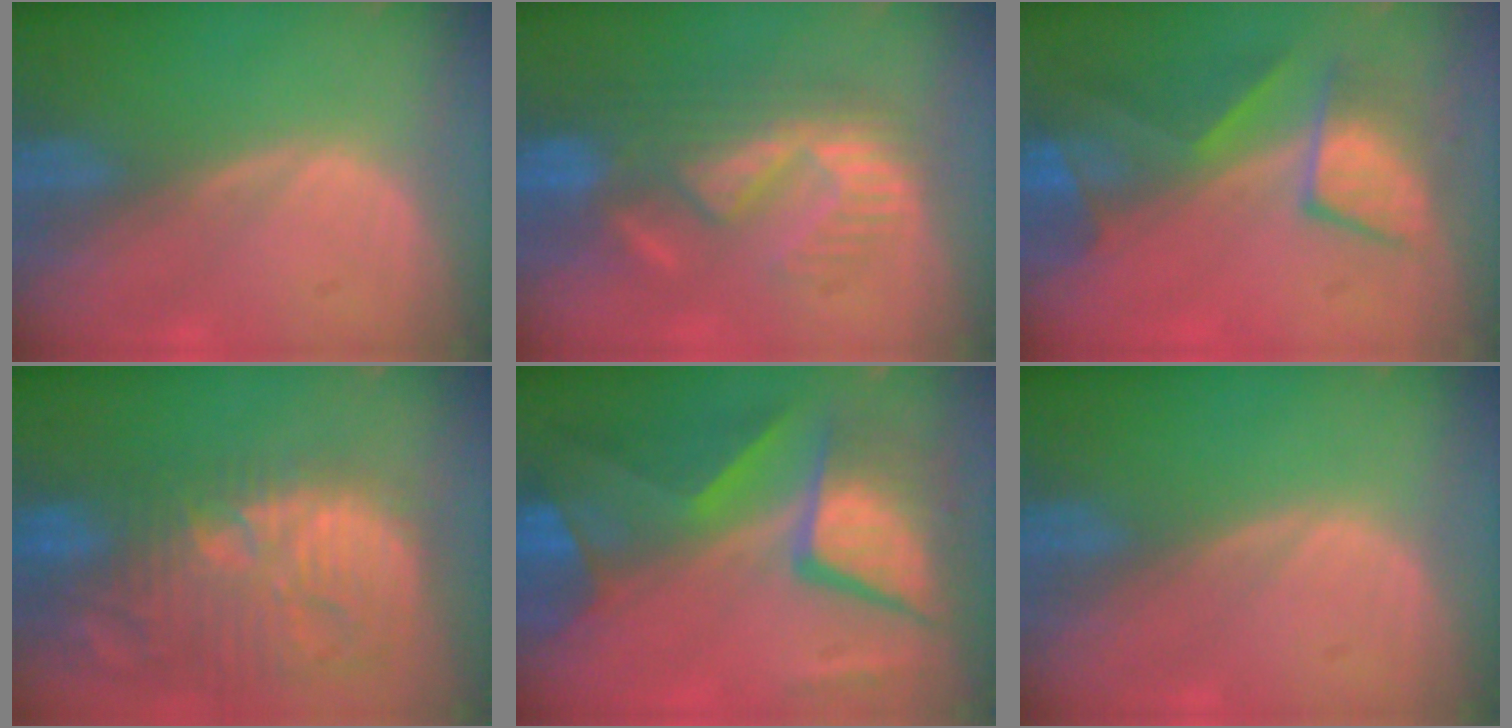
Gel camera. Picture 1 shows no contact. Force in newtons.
{"total": 9.7, "press": 9.3, "slide": 3.0}
{"total": 7.7, "press": 7.6, "slide": 1.2}
{"total": 15.0, "press": 13.0, "slide": 7.4}
{"total": 11.7, "press": 11.7, "slide": 1.2}
{"total": 0.0}